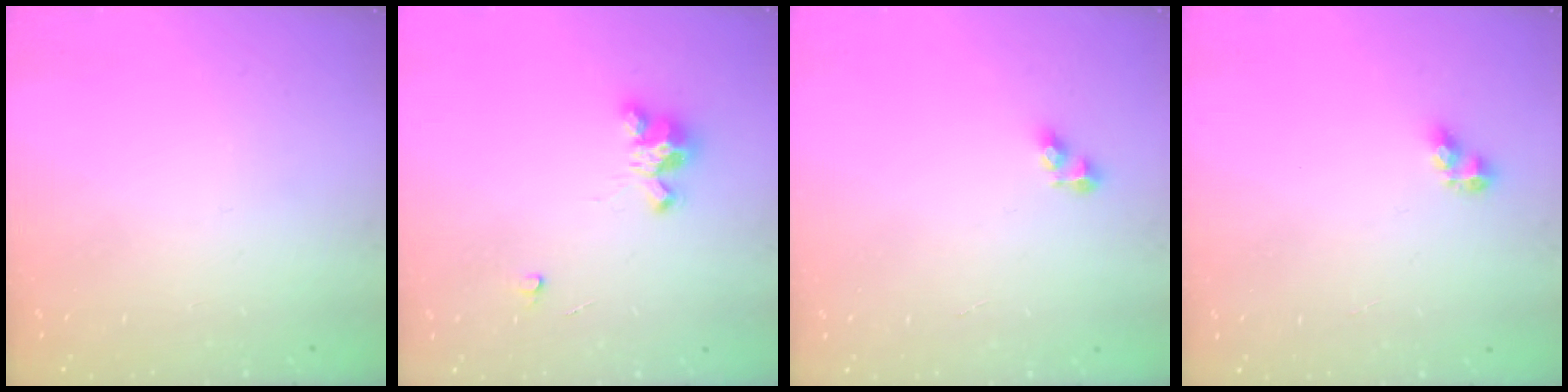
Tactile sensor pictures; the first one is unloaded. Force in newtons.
{"total": 6.0, "press": 6.0, "slide": 0.2}
{"total": 3.3, "press": 3.3, "slide": 0.3}
{"total": 5.0, "press": 5.0, "slide": 0.5}